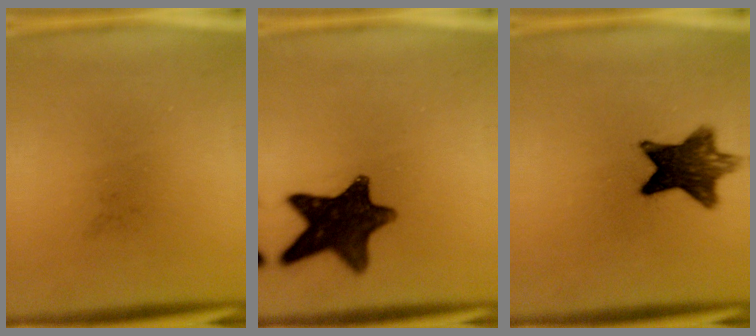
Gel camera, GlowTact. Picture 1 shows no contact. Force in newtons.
{"total": 12.4}
{"total": 10.0}